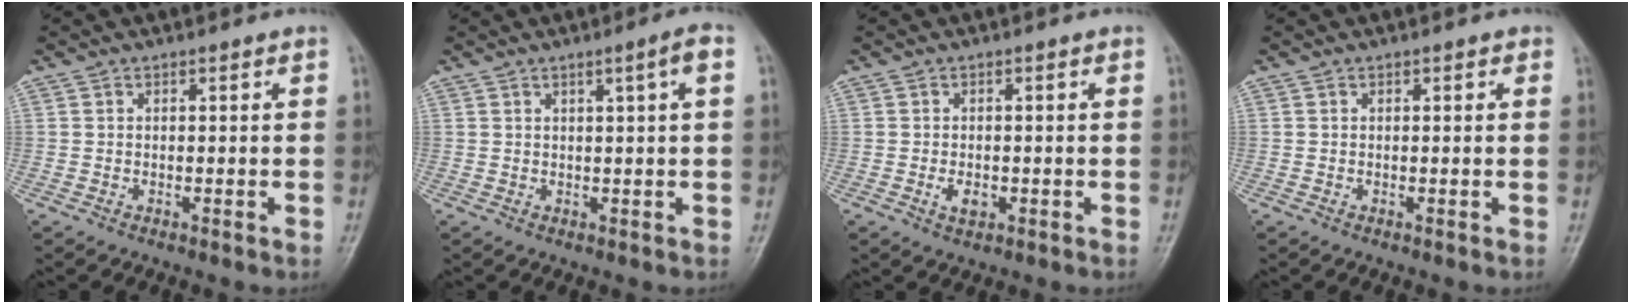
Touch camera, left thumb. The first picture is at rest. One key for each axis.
{"total": 3.3, "fx": 1.1, "fy": -0.2, "fz": 3.1, "tx": -0.049, "ty": 0.001, "tz": 0.019}
{"total": 2.6, "fx": -0.7, "fy": 1.6, "fz": 1.8, "tx": -0.029, "ty": -0.001, "tz": -0.012}
{"total": 0.9, "fx": 0.4, "fy": 0.6, "fz": 0.6, "tx": -0.002, "ty": 0.001, "tz": 0.001}